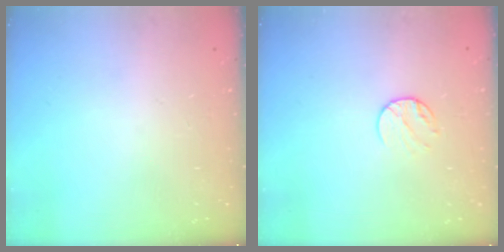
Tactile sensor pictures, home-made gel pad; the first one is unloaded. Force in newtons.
{"total": 6.5, "press": 6.5, "slide": 0.6}